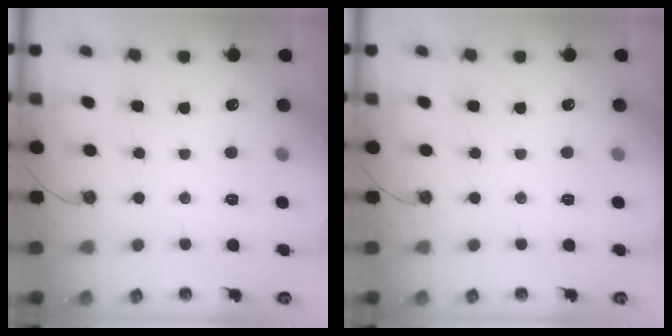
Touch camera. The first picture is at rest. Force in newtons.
{"total": 0.0}